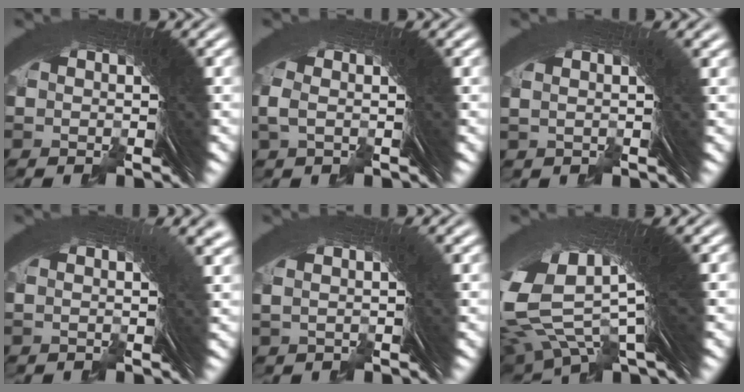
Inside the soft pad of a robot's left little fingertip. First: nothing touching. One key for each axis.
{"total": 1.3, "fx": 0.1, "fy": 0.2, "fz": 1.3, "tx": -0.022, "ty": 0.002, "tz": 0.002}
{"total": 1.4, "fx": 0.7, "fy": 0.1, "fz": 1.3, "tx": -0.005, "ty": 0.012, "tz": 0.009}
{"total": 3.5, "fx": 1.2, "fy": 1.1, "fz": 3.0, "tx": -0.005, "ty": 0.025, "tz": 0.005}
{"total": 1.7, "fx": 0.8, "fy": 0.3, "fz": 1.5, "tx": -0.010, "ty": 0.010, "tz": 0.013}
{"total": 12.4, "fx": 4.6, "fy": 6.7, "fz": 9.4, "tx": -0.194, "ty": 0.005, "tz": 0.071}